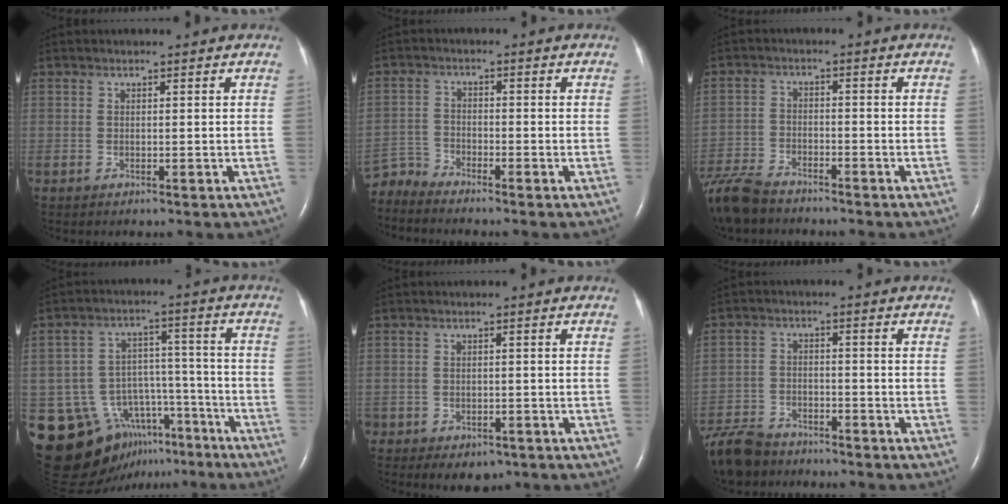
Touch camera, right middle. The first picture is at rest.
{"total": 4.0, "force": [-3.9, -0.7, -0.7], "torque": [0.008, -0.013, -0.076]}
{"total": 10.6, "force": [-9.1, 3.4, 4.3], "torque": [-0.097, -0.018, -0.162]}
{"total": 17.5, "force": [-11.0, 12.0, 6.6], "torque": [-0.113, 0.064, -0.148]}
{"total": 3.8, "force": [-2.4, 2.6, 1.4], "torque": [-0.011, 0.004, -0.025]}
{"total": 9.8, "force": [-8.5, 4.1, 2.9], "torque": [-0.071, -0.010, -0.149]}